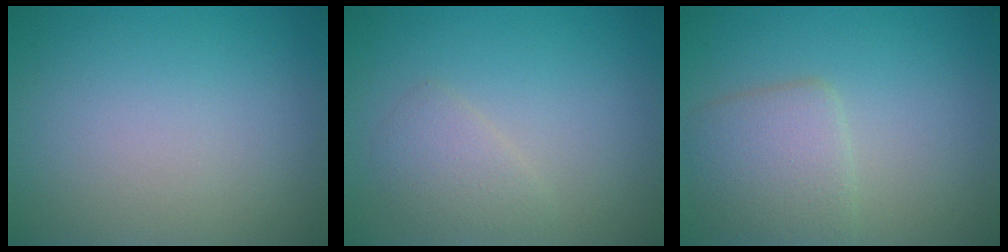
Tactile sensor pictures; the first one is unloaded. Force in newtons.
{"total": 1.7, "press": 1.7, "slide": 0.1}
{"total": 3.6, "press": 3.6, "slide": 0.1}